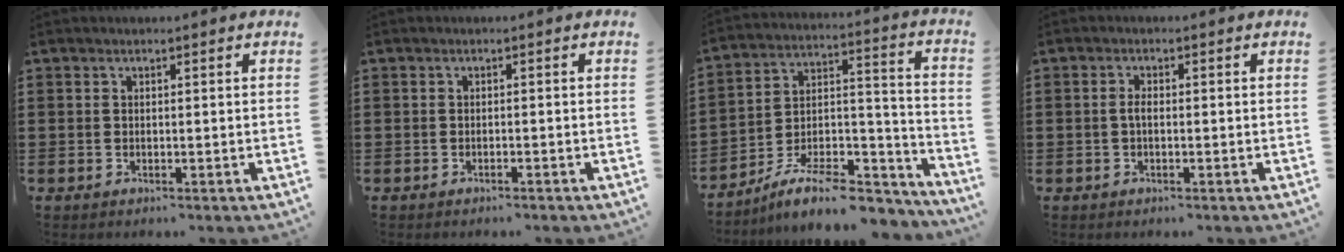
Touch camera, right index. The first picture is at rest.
{"total": 0.5, "force": [-0.4, -0.1, 0.2], "torque": [-0.007, -0.005, -0.008]}
{"total": 10.2, "force": [-8.3, 3.0, 5.1], "torque": [-0.077, 0.026, -0.155]}
{"total": 1.4, "force": [-0.4, 0.4, 1.3], "torque": [-0.033, -0.004, -0.009]}